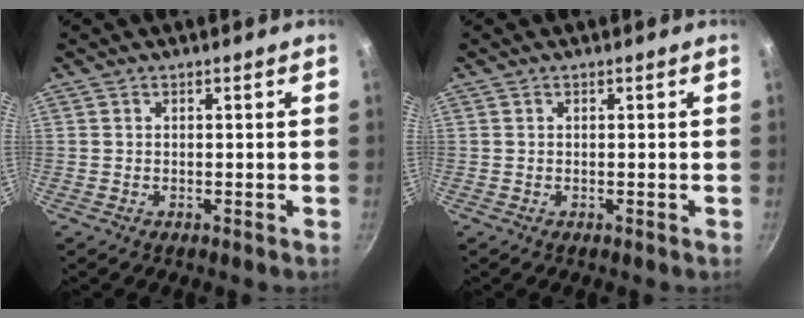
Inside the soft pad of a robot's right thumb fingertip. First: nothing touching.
{"total": 0.0}